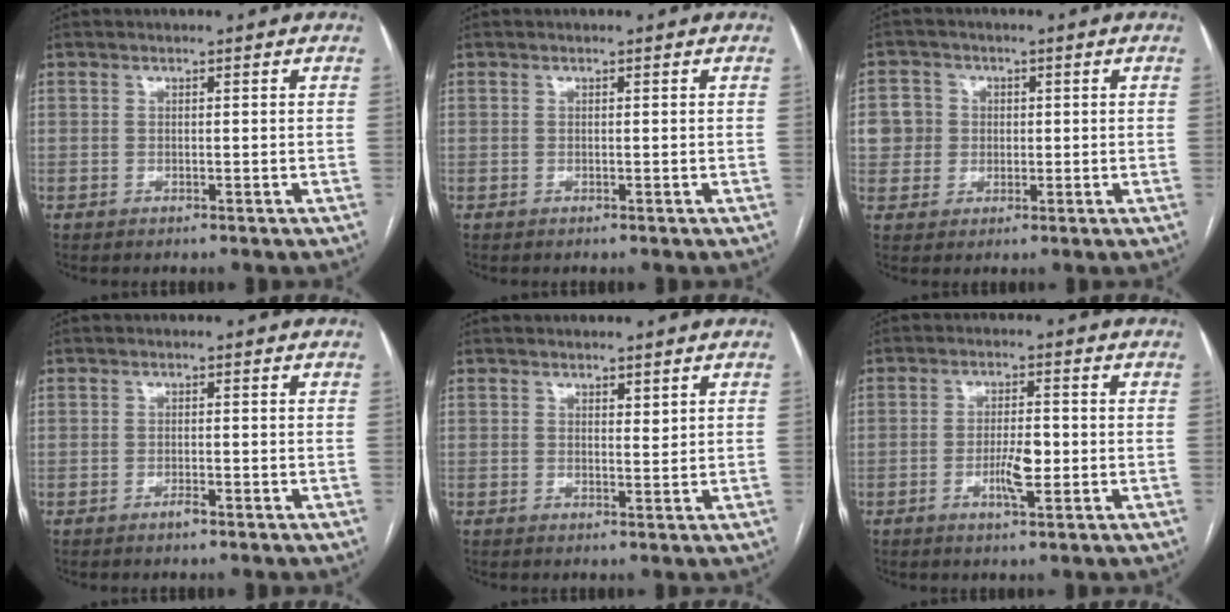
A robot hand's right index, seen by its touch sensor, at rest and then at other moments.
{"total": 0.0}
{"total": 5.9, "force": [0.7, 5.8, 0.8], "torque": [-0.014, 0.021, 0.016]}
{"total": 1.2, "force": [-0.9, 0.3, 0.8], "torque": [-0.014, 0.001, -0.013]}
{"total": 1.2, "force": [0.8, 0.4, 0.7], "torque": [-0.008, -0.006, 0.013]}
{"total": 4.8, "force": [-1.3, 1.1, 4.5], "torque": [-0.081, 0.000, -0.020]}